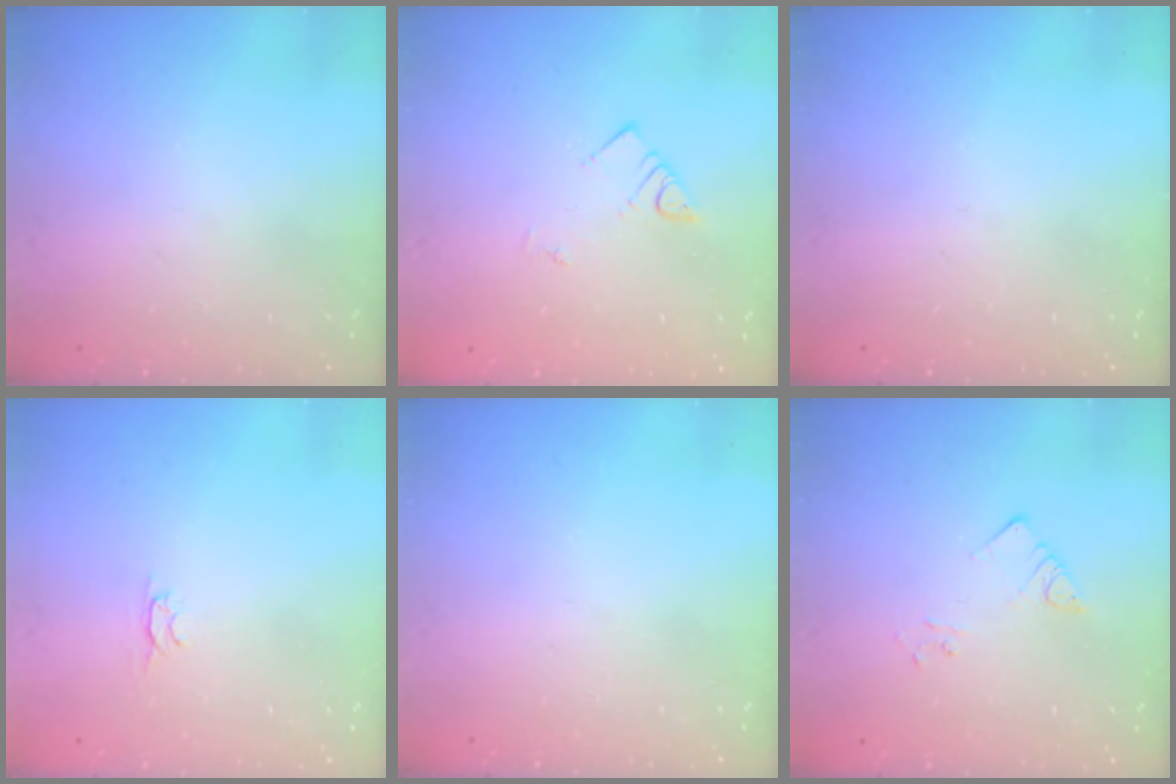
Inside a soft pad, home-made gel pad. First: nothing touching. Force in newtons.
{"total": 3.6, "press": 3.6, "slide": 0.6}
{"total": 0.0}
{"total": 2.4, "press": 2.3, "slide": 0.5}
{"total": 0.0}
{"total": 2.2, "press": 2.2, "slide": 0.2}